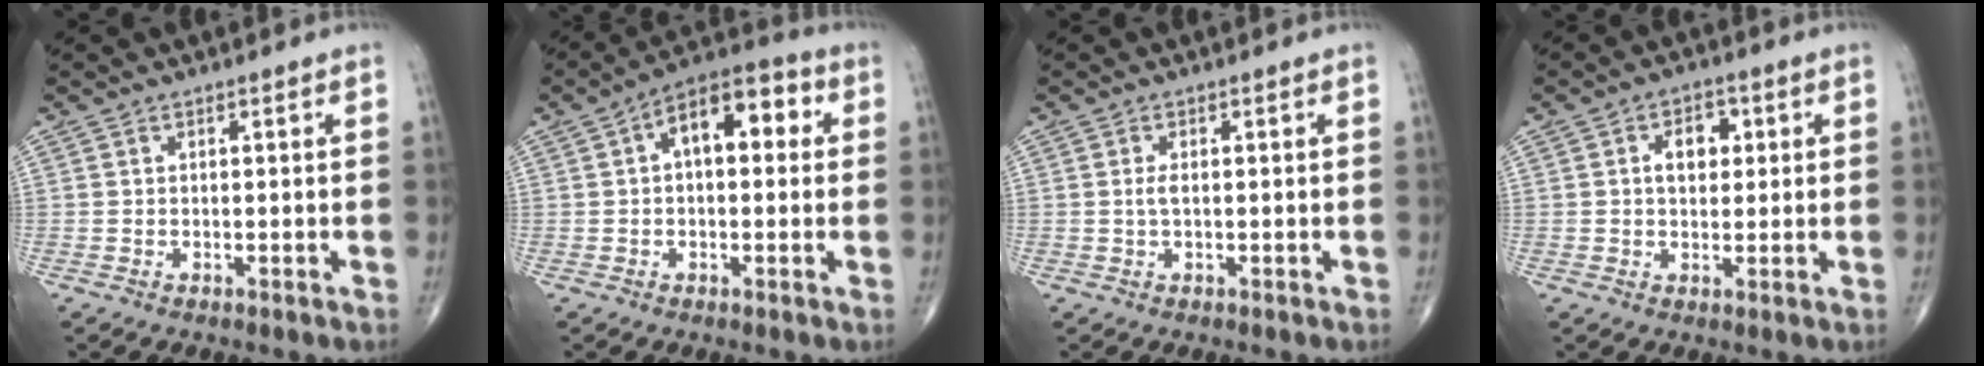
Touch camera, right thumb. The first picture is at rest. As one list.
[{"total": 11.0, "force": [2.2, 5.8, 9.1], "torque": [-0.115, 0.035, 0.023]}, {"total": 1.3, "force": [0.0, 0.5, 1.3], "torque": [-0.030, -0.002, 0.002]}, {"total": 5.3, "force": [1.1, 3.5, 3.8], "torque": [-0.043, 0.005, 0.013]}]